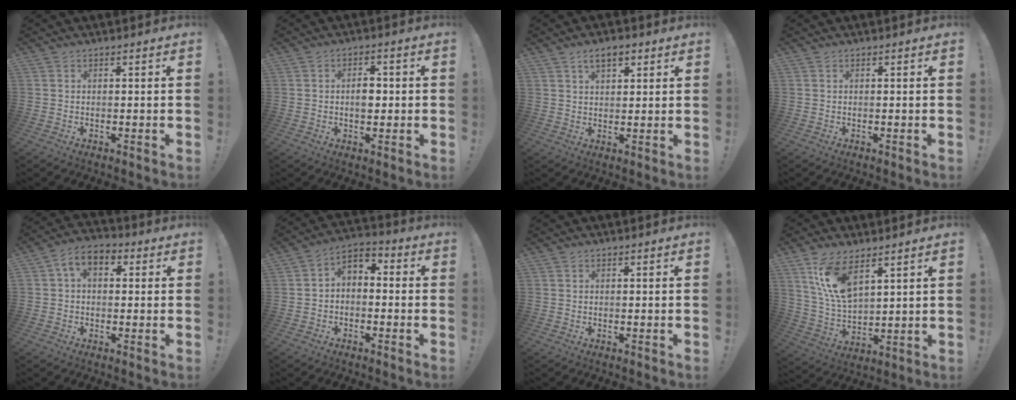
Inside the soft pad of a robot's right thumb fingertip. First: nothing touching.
{"total": 5.5, "force": [-0.1, 4.2, 3.6], "torque": [-0.056, 0.005, -0.007]}
{"total": 5.4, "force": [2.8, 3.0, 3.5], "torque": [-0.050, -0.003, 0.050]}
{"total": 0.0}
{"total": 6.4, "force": [1.5, 4.2, 4.6], "torque": [-0.089, 0.008, 0.034]}
{"total": 4.9, "force": [-2.6, 3.7, 1.9], "torque": [-0.034, 0.021, -0.047]}
{"total": 0.0}
{"total": 12.5, "force": [7.8, 5.4, 8.2], "torque": [-0.171, -0.039, 0.143]}